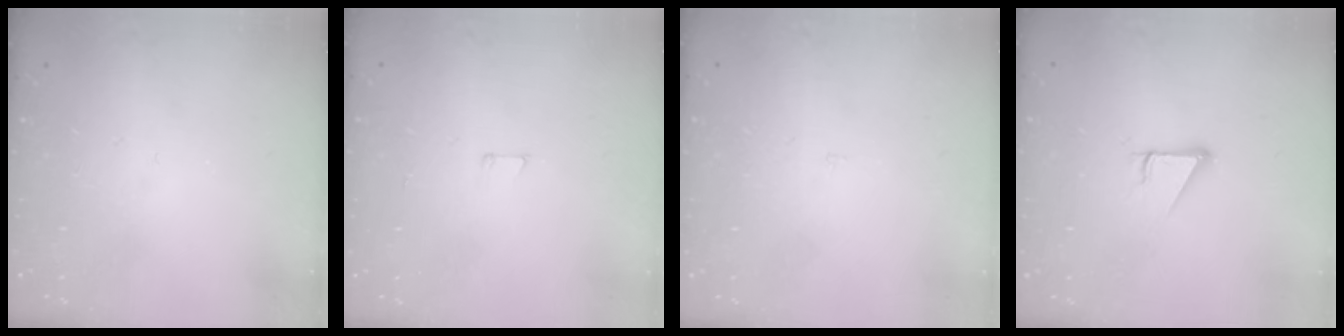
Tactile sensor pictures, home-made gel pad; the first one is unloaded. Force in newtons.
{"total": 2.9, "press": 2.9, "slide": 0.2}
{"total": 1.8, "press": 1.8, "slide": 0.1}
{"total": 3.7, "press": 3.7, "slide": 0.2}